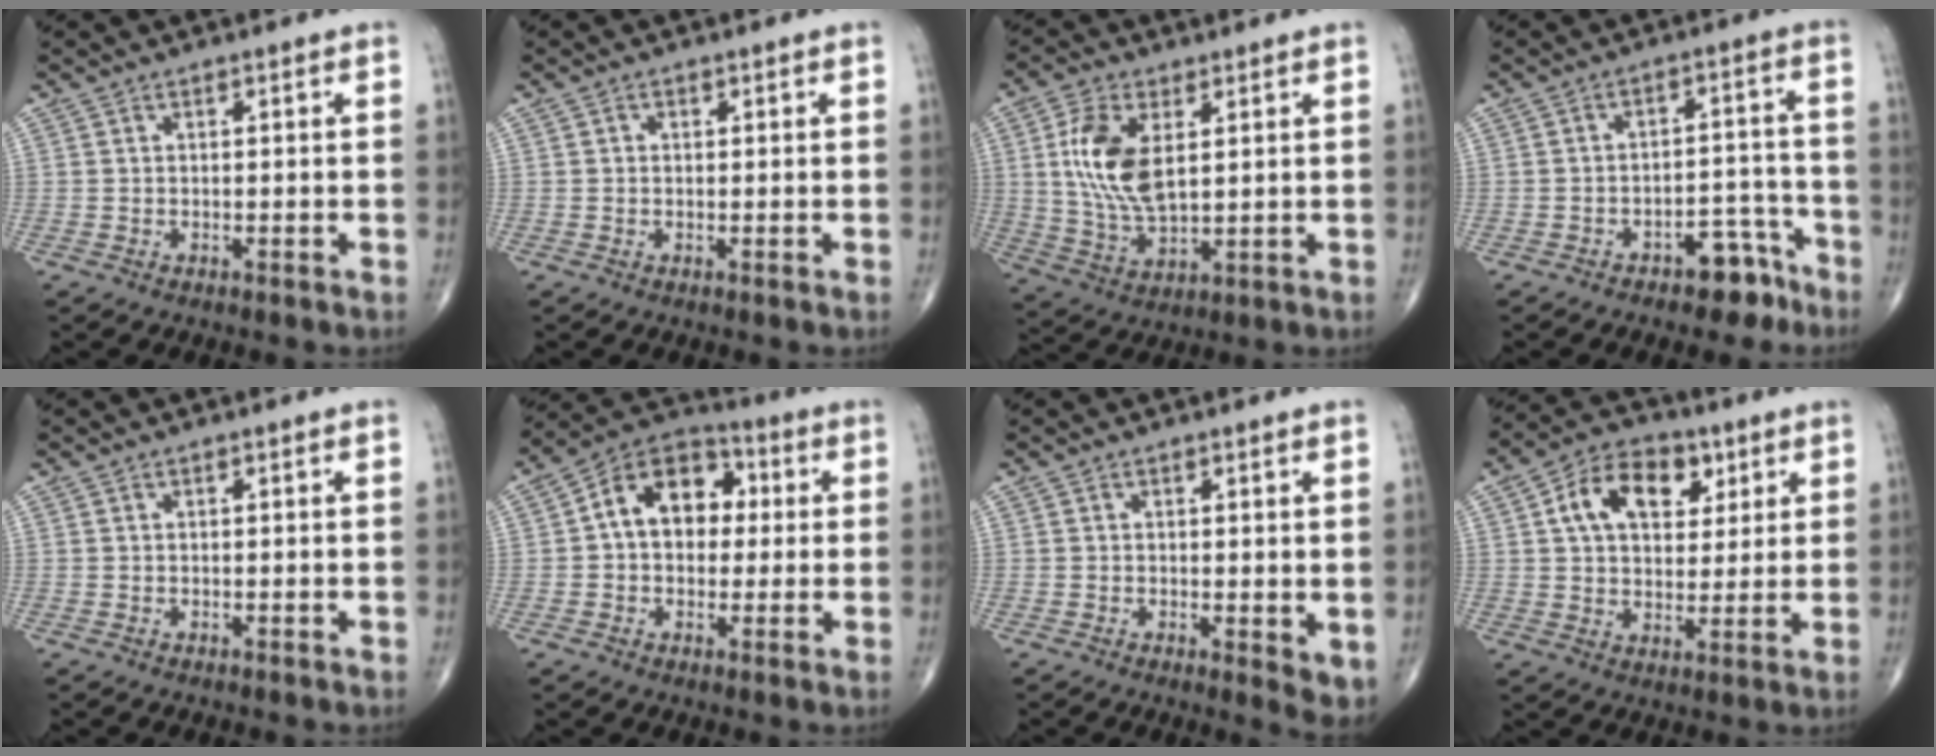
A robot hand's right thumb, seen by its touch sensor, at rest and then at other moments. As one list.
[{"total": 0.6, "force": [0.2, 0.6, 0.3], "torque": [0.000, 0.000, 0.002]}, {"total": 12.3, "force": [2.8, 6.2, 10.3], "torque": [-0.207, -0.014, 0.061]}, {"total": 7.1, "force": [-4.9, 3.6, 3.8], "torque": [-0.028, 0.055, -0.065]}, {"total": 0.0}, {"total": 13.1, "force": [1.6, 9.5, 8.9], "torque": [-0.106, 0.029, 0.012]}, {"total": 4.1, "force": [-0.1, 1.4, 3.9], "torque": [-0.050, -0.014, -0.001]}, {"total": 13.3, "force": [4.6, 8.7, 8.8], "torque": [-0.114, 0.001, 0.073]}]